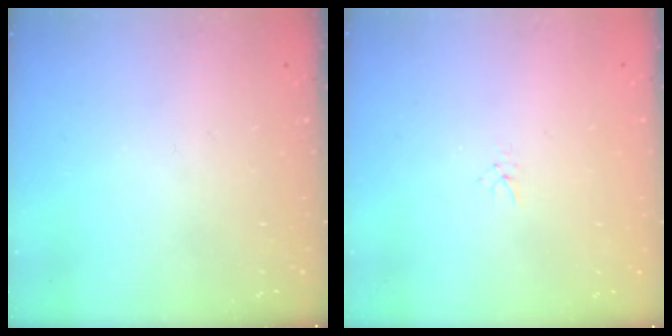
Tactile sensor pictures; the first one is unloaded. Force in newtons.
{"total": 1.5, "press": 1.5, "slide": 0.1}